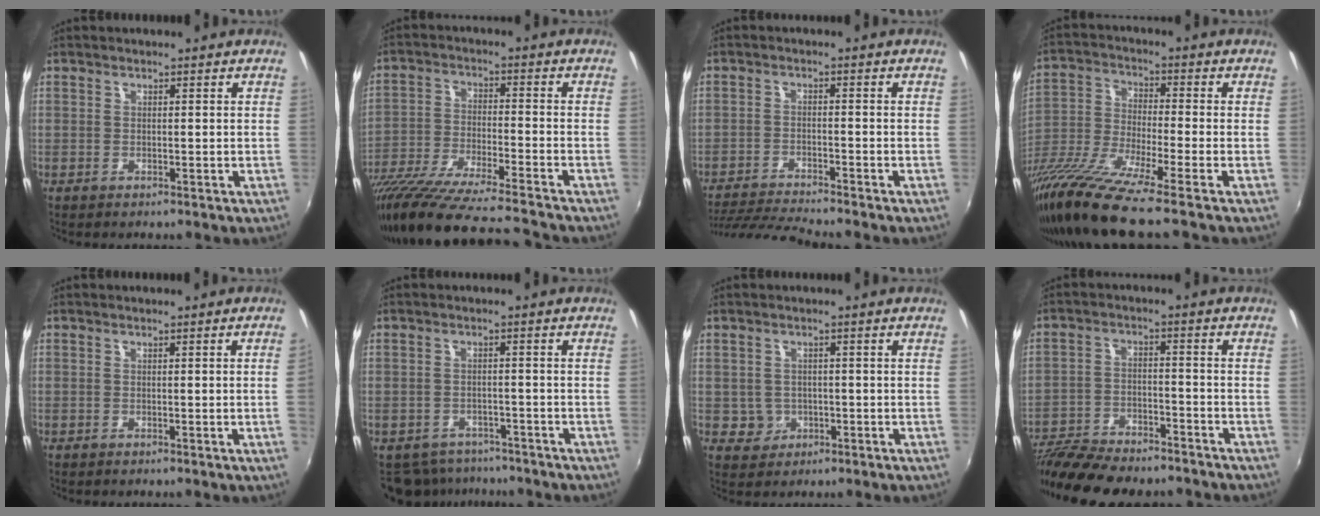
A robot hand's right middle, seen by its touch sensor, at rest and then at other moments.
{"total": 22.0, "force": [-18.8, 0.7, 11.3], "torque": [-0.217, -0.063, -0.320]}
{"total": 8.6, "force": [-8.1, -0.8, 2.7], "torque": [-0.075, -0.017, -0.152]}
{"total": 14.1, "force": [-11.0, -0.7, 8.8], "torque": [-0.182, -0.043, -0.211]}
{"total": 1.3, "force": [0.0, -0.8, 1.0], "torque": [-0.008, -0.009, 0.001]}
{"total": 8.0, "force": [-6.7, 4.0, 1.6], "torque": [-0.049, -0.004, -0.094]}
{"total": 3.5, "force": [-0.8, 3.4, 0.5], "torque": [-0.018, 0.004, -0.006]}
{"total": 16.8, "force": [-14.5, 4.4, 7.3], "torque": [-0.158, -0.023, -0.235]}